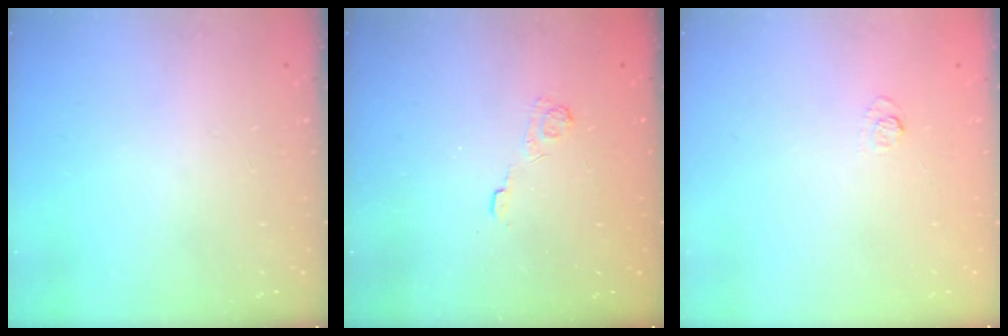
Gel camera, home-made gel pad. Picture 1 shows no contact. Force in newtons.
{"total": 3.6, "press": 3.2, "slide": 1.6}
{"total": 5.3, "press": 5.2, "slide": 1.2}